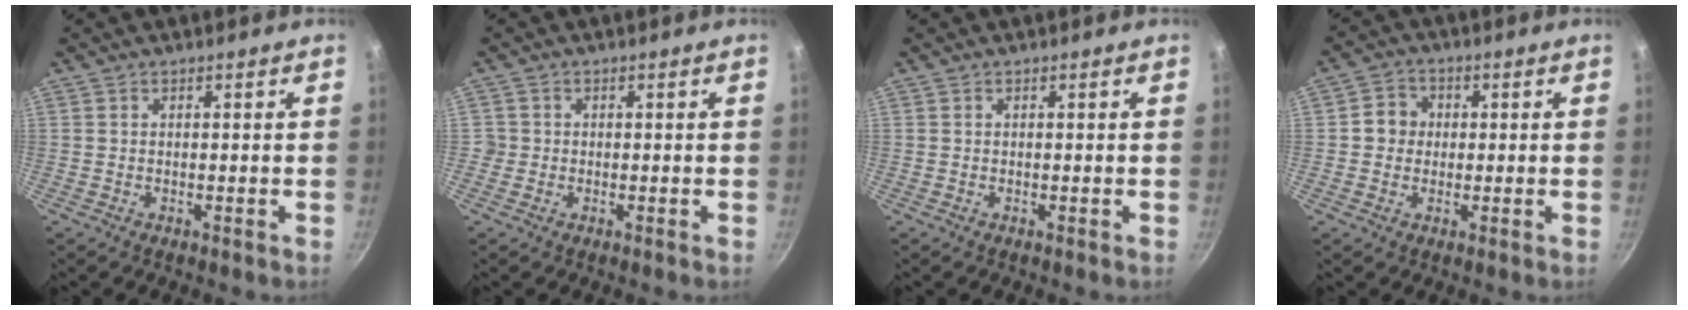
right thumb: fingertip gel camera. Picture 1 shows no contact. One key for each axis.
{"total": 1.7, "fx": -0.2, "fy": 1.7, "fz": 0.0, "tx": 0.011, "ty": 0.007, "tz": -0.005}
{"total": 0.0}
{"total": 4.8, "fx": 0.2, "fy": 4.5, "fz": 1.9, "tx": -0.011, "ty": 0.010, "tz": -0.003}